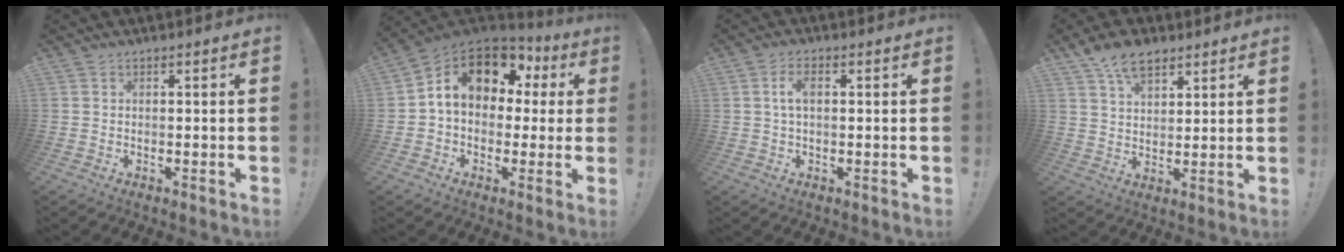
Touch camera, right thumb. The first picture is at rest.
{"total": 12.9, "force": [5.3, 8.7, 7.9], "torque": [-0.120, -0.024, 0.095]}
{"total": 3.5, "force": [0.7, 1.6, 3.1], "torque": [-0.059, 0.005, 0.012]}
{"total": 9.7, "force": [6.2, 5.5, 4.9], "torque": [-0.085, -0.023, 0.119]}